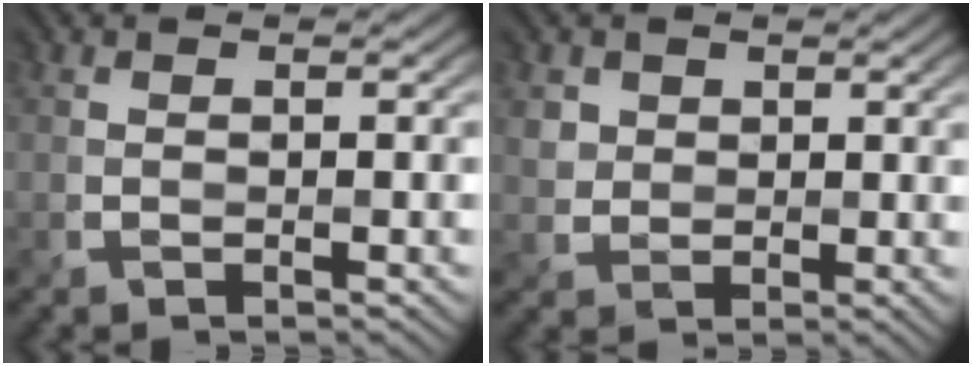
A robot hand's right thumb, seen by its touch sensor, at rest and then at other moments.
{"total": 2.8, "force": [1.5, 2.3, 0.6], "torque": [-0.024, -0.007, 0.031]}